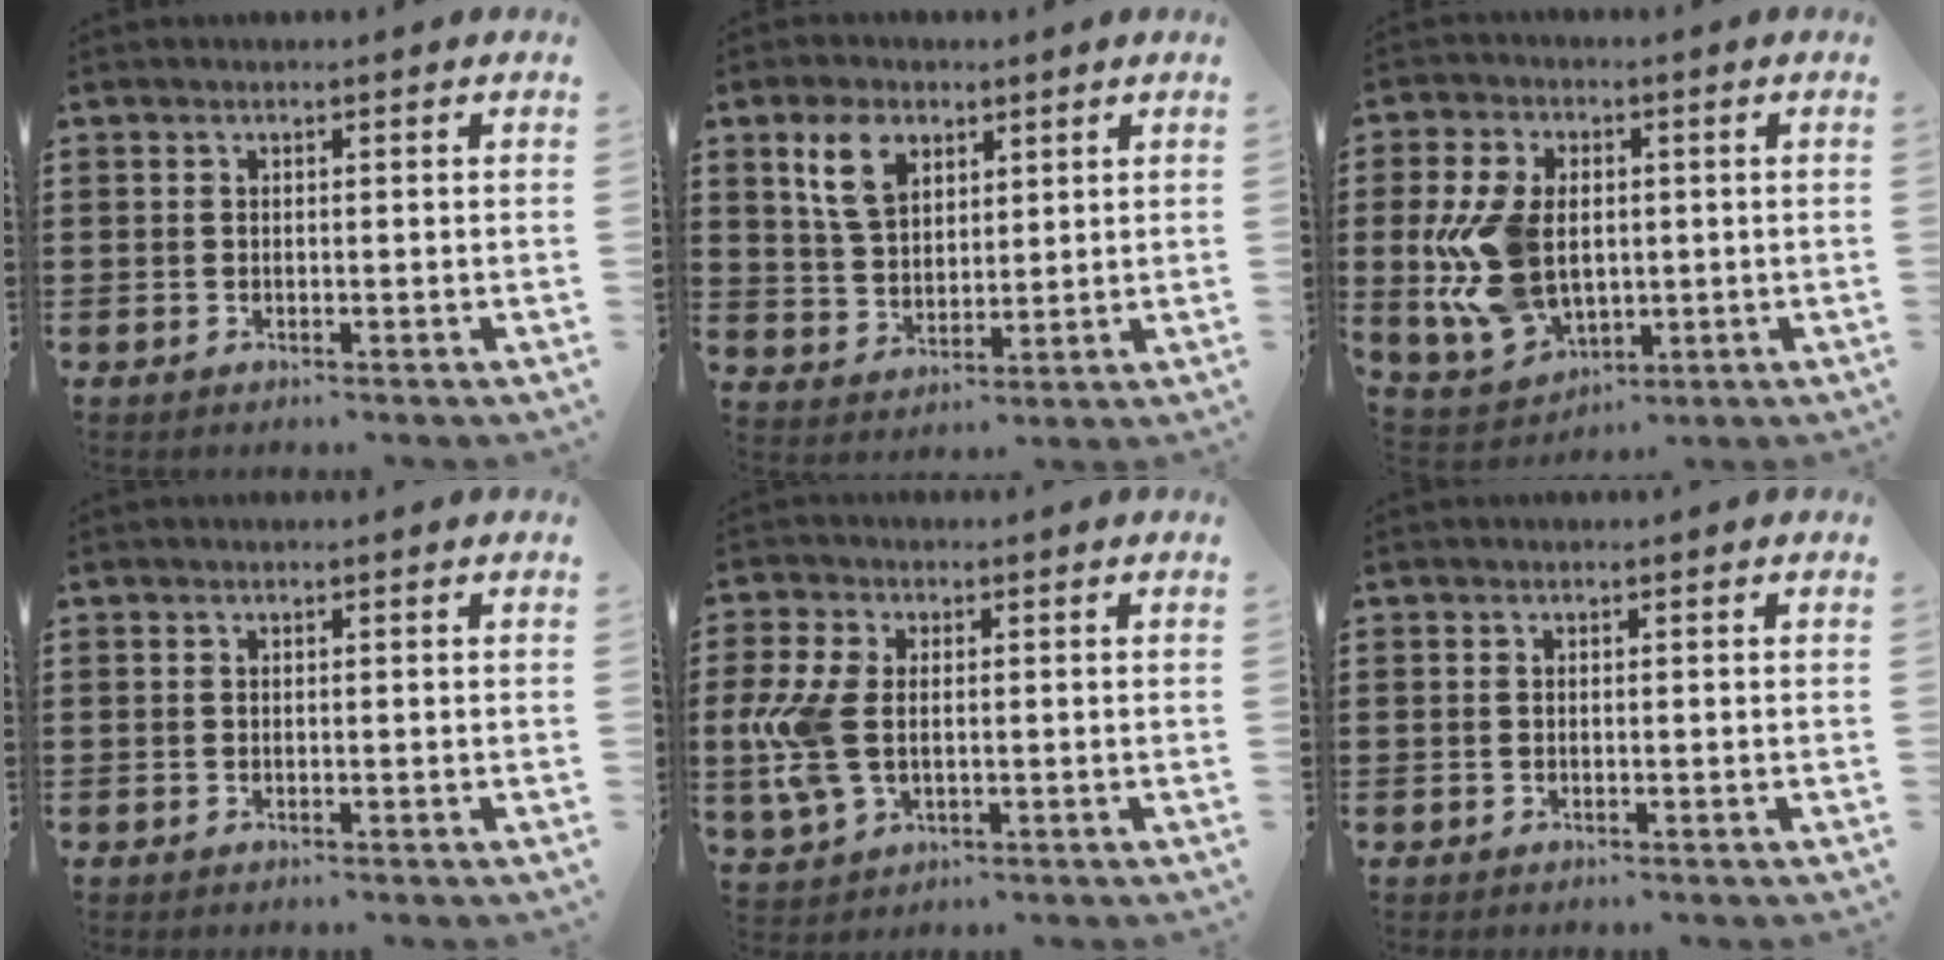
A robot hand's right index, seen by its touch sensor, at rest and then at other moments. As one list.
[{"total": 7.6, "force": [4.1, 4.9, 4.2], "torque": [-0.087, 0.011, 0.073]}, {"total": 12.9, "force": [0.4, 8.5, 9.7], "torque": [-0.241, 0.002, 0.007]}, {"total": 0.0}, {"total": 8.0, "force": [-0.2, 4.8, 6.3], "torque": [-0.177, -0.004, -0.014]}, {"total": 0.0}]